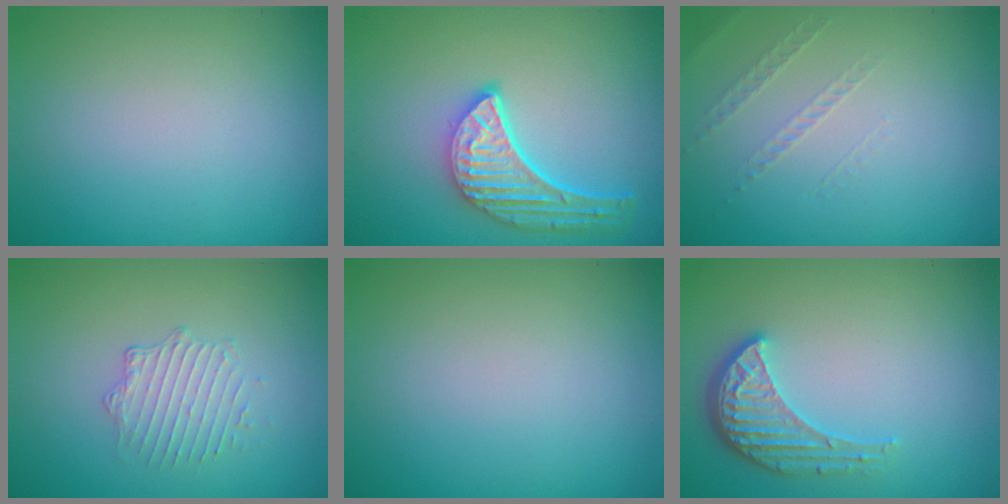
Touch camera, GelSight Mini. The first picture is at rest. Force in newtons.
{"total": 5.1, "press": 4.0, "slide": 3.2}
{"total": 1.0, "press": 0.4, "slide": 0.9}
{"total": 1.7, "press": 1.1, "slide": 1.3}
{"total": 0.0}
{"total": 3.5, "press": 2.8, "slide": 2.1}